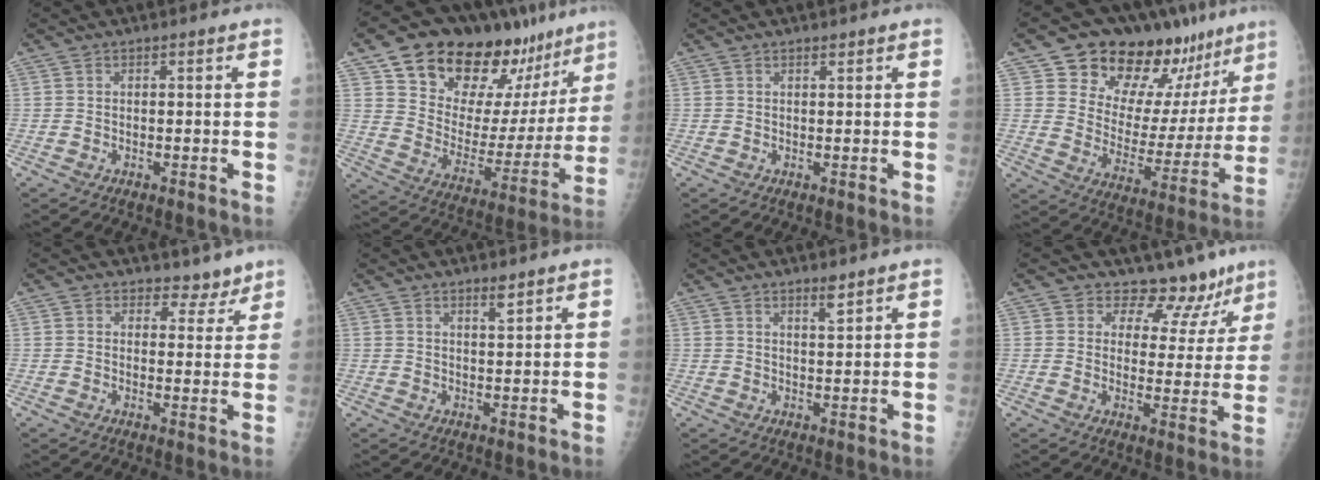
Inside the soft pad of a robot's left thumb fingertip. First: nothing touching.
{"total": 25.7, "force": [18.1, 13.2, 12.7], "torque": [-0.153, -0.074, 0.275]}
{"total": 0.6, "force": [0.5, 0.2, 0.3], "torque": [-0.004, -0.004, 0.009]}
{"total": 21.4, "force": [15.5, 10.8, 10.0], "torque": [-0.095, -0.084, 0.224]}
{"total": 4.6, "force": [3.7, 2.7, 0.3], "torque": [0.025, -0.027, 0.043]}
{"total": 2.2, "force": [1.7, 0.3, 1.3], "torque": [-0.019, -0.015, 0.030]}
{"total": 2.6, "force": [2.0, 0.4, 1.6], "torque": [-0.020, -0.018, 0.034]}
{"total": 10.8, "force": [9.0, 5.7, 1.7], "torque": [0.025, -0.056, 0.102]}